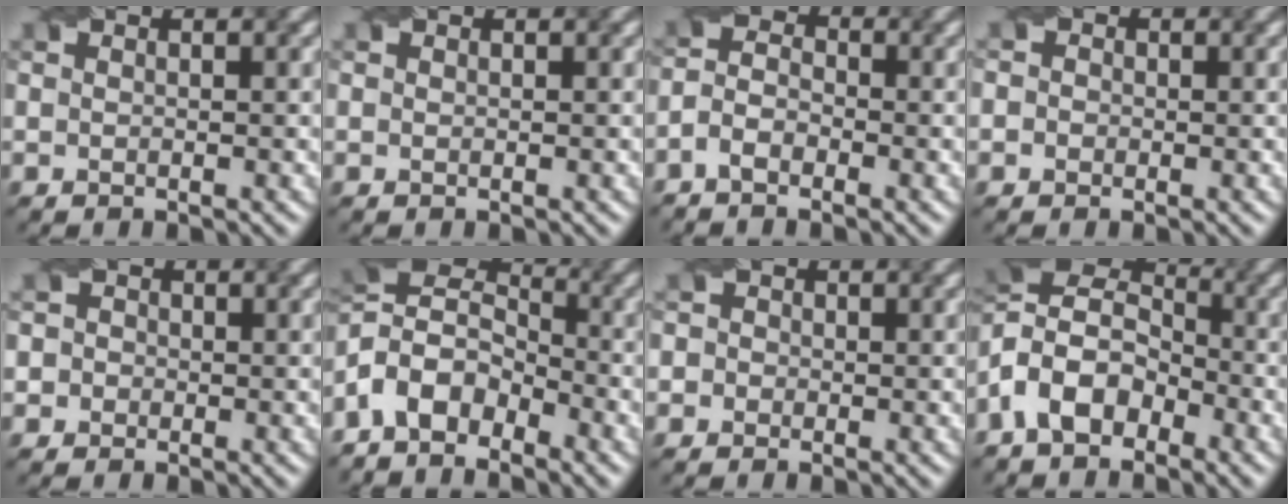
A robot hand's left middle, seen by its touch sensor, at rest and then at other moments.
{"total": 0.0}
{"total": 2.4, "force": [-1.6, 1.2, 1.3], "torque": [-0.029, 0.005, -0.038]}
{"total": 1.8, "force": [0.3, 1.6, 0.7], "torque": [0.002, 0.009, -0.014]}
{"total": 2.7, "force": [0.5, 2.5, 0.9], "torque": [0.013, 0.021, -0.019]}
{"total": 6.6, "force": [-3.9, 3.7, 3.7], "torque": [-0.070, 0.008, -0.092]}
{"total": 2.1, "force": [0.3, 1.9, 0.7], "torque": [0.011, 0.015, -0.020]}
{"total": 7.5, "force": [-3.4, 4.6, 4.8], "torque": [-0.090, 0.013, -0.084]}